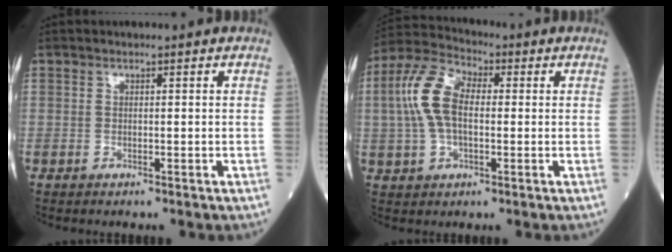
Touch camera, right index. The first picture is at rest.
{"total": 10.0, "force": [0.7, 5.2, 8.5], "torque": [-0.202, 0.030, 0.011]}